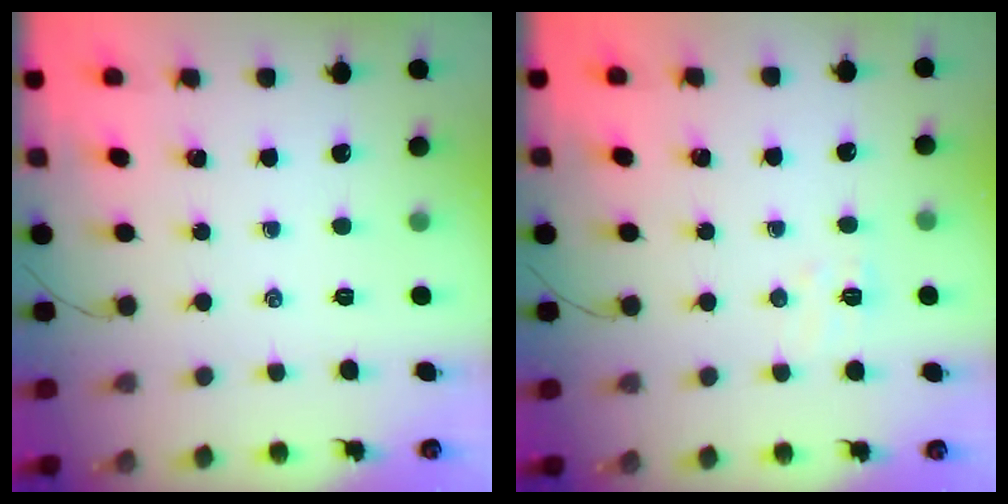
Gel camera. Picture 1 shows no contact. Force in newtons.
{"total": 4.5, "press": 4.4, "slide": 1.1}